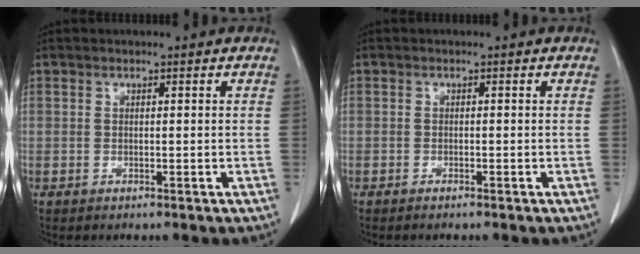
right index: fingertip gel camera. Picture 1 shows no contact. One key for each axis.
{"total": 0.9, "fx": -0.8, "fy": 0.0, "fz": 0.5, "tx": -0.011, "ty": -0.001, "tz": -0.011}